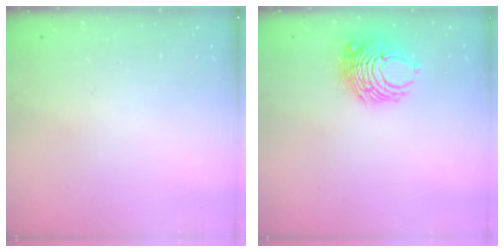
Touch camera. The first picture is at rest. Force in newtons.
{"total": 8.2, "press": 8.2, "slide": 0.4}